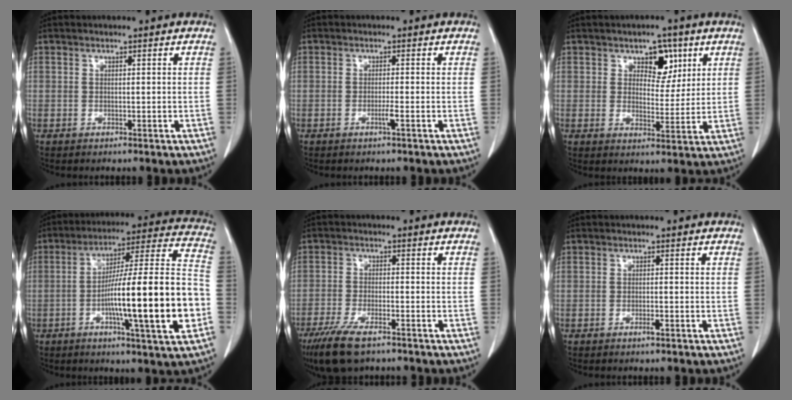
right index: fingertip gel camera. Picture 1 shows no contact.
{"total": 1.0, "force": [-0.4, -0.2, 0.9], "torque": [-0.014, 0.000, -0.006]}
{"total": 5.7, "force": [2.9, 3.4, 3.5], "torque": [-0.040, 0.005, 0.044]}
{"total": 21.2, "force": [-5.2, 0.8, 20.5], "torque": [-0.299, 0.010, -0.079]}
{"total": 8.9, "force": [-6.3, 2.3, 5.9], "torque": [-0.112, -0.019, -0.106]}
{"total": 0.9, "force": [-0.4, 0.1, 0.8], "torque": [-0.012, 0.001, -0.005]}